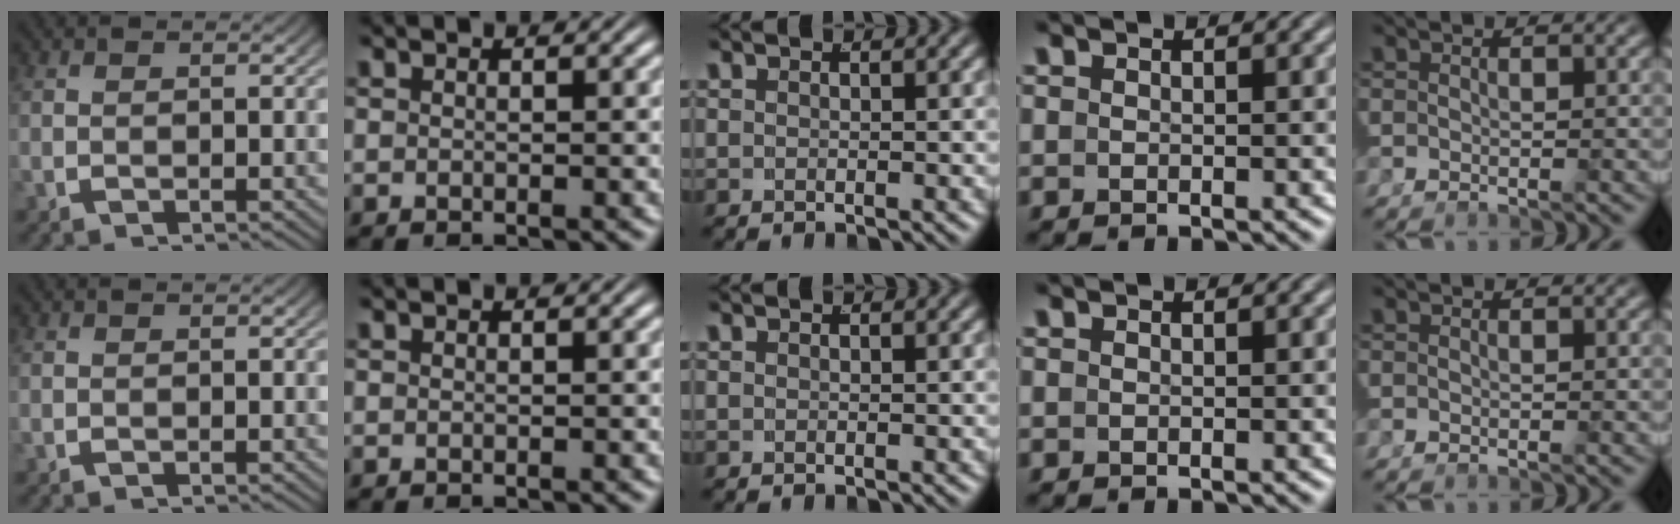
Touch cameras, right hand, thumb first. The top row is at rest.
{}